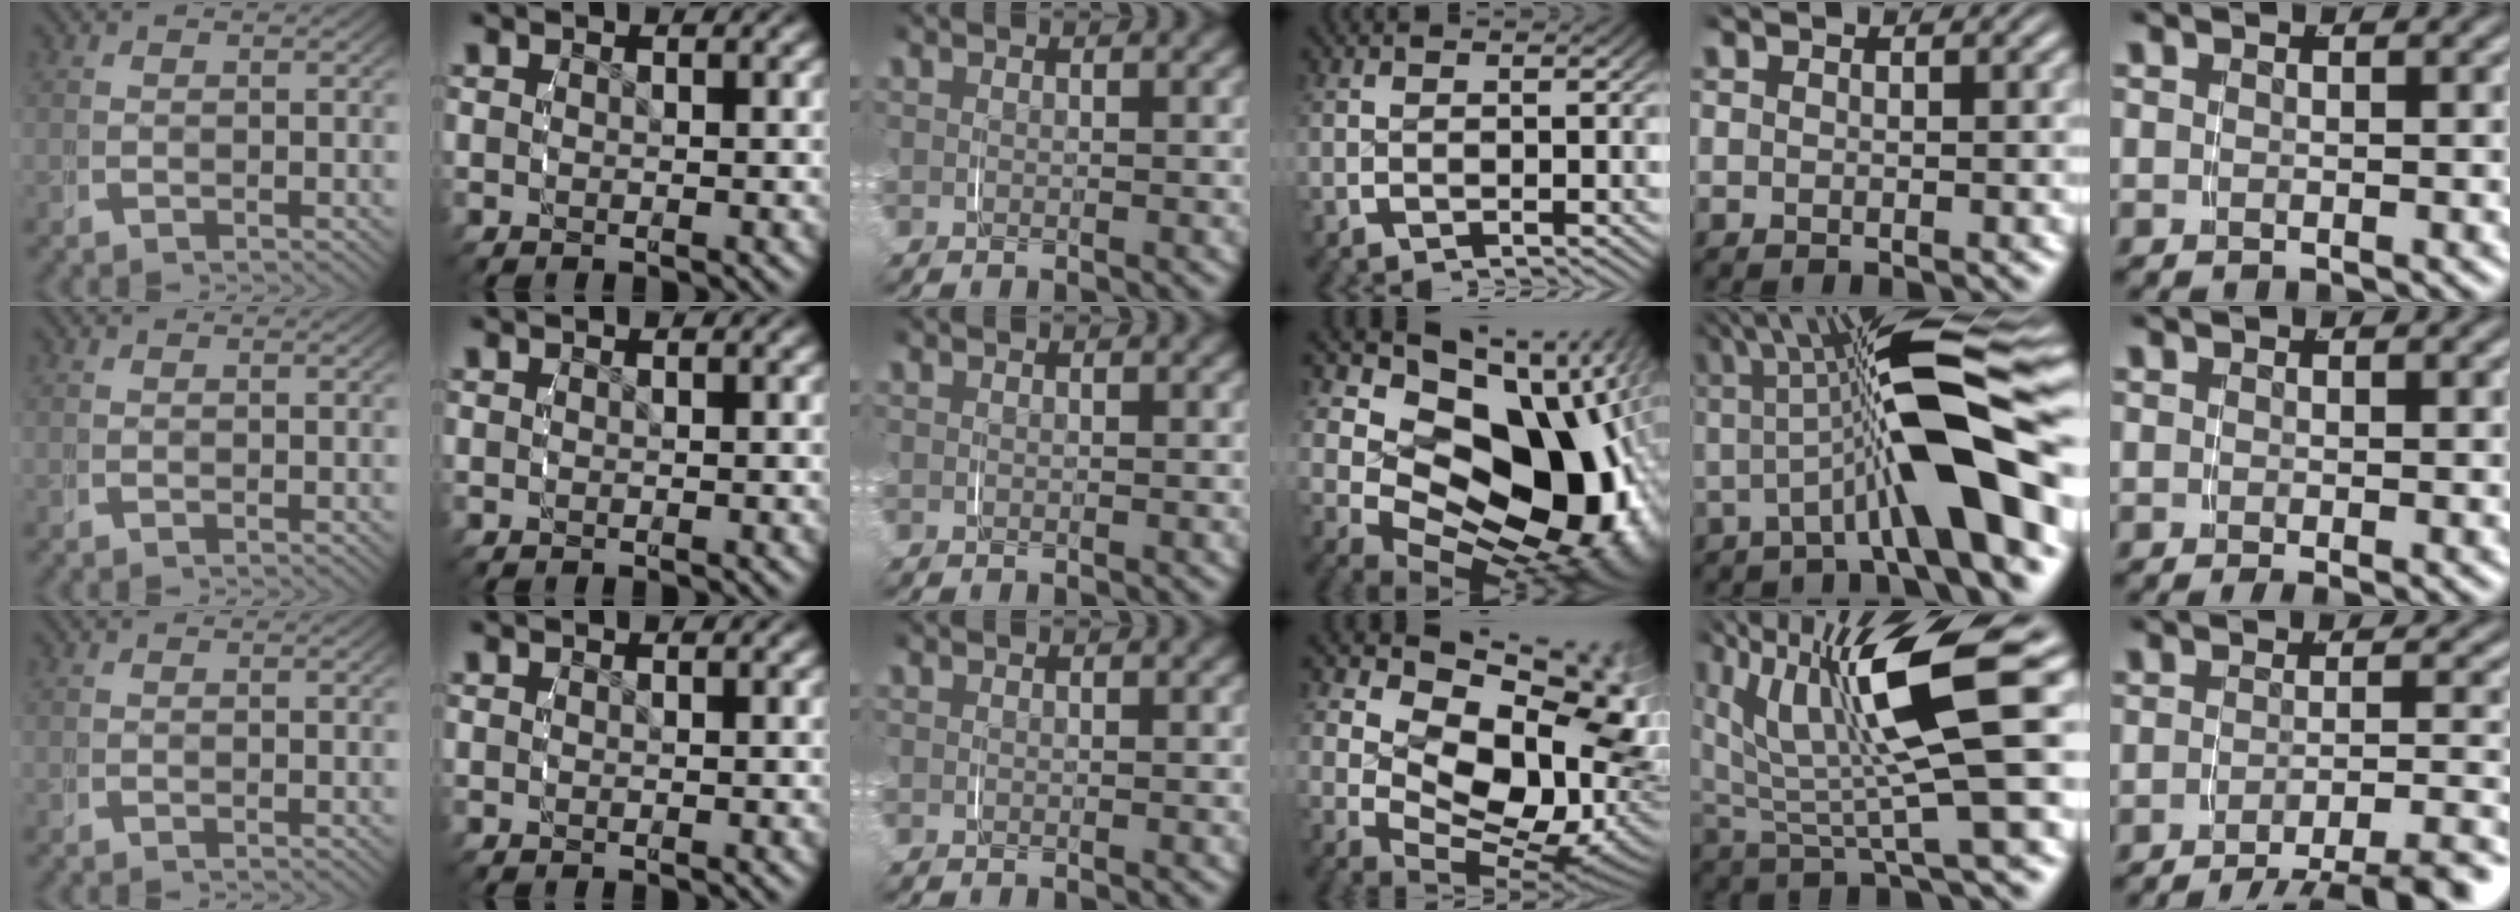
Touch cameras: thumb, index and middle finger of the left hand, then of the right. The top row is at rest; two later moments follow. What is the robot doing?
{"motion": "grasp_and_lifting", "object": "phone"}